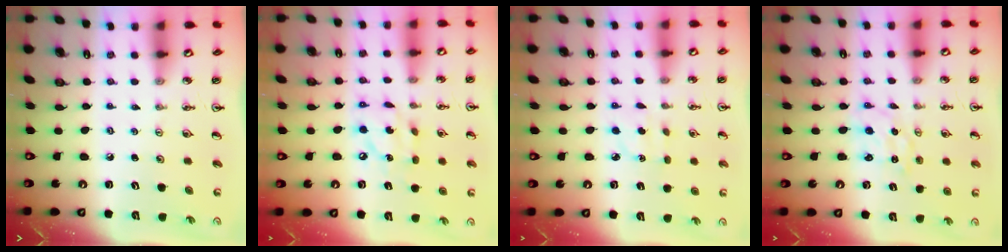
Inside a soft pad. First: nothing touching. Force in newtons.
{"total": 9.3, "press": 9.3, "slide": 0.5}
{"total": 3.0, "press": 2.8, "slide": 0.8}
{"total": 1.4, "press": 1.4, "slide": 0.1}